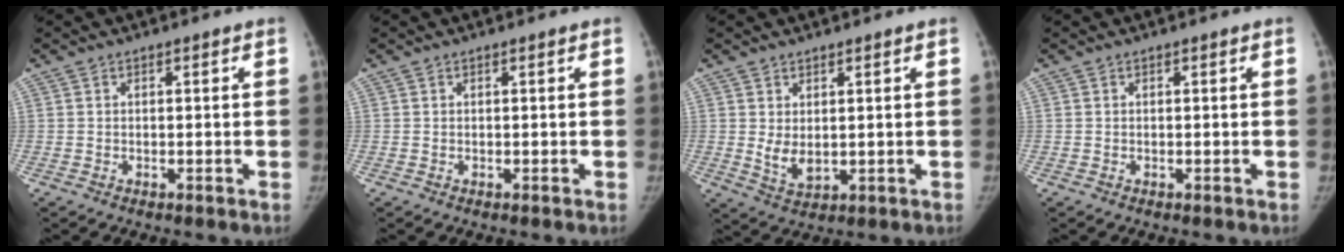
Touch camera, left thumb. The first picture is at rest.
{"total": 0.0}
{"total": 4.3, "force": [1.0, 2.4, 3.4], "torque": [-0.055, -0.018, 0.028]}
{"total": 0.0}